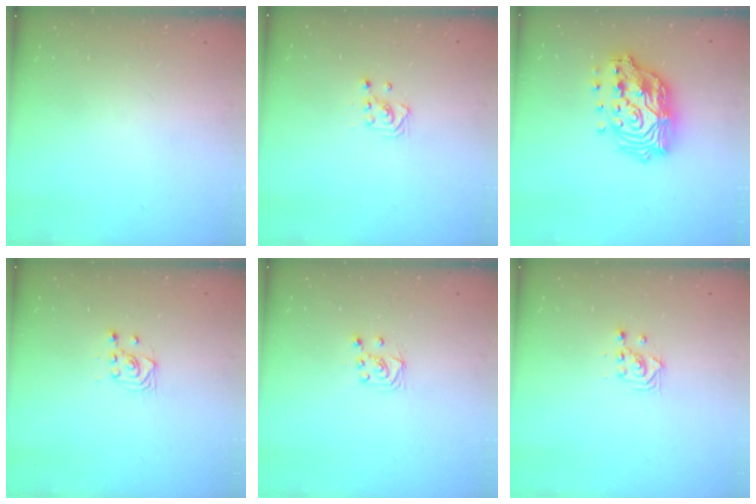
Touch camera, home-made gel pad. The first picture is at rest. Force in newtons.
{"total": 3.1, "press": 3.1, "slide": 0.2}
{"total": 20.2, "press": 20.1, "slide": 2.1}
{"total": 3.6, "press": 3.4, "slide": 1.4}
{"total": 5.2, "press": 5.2, "slide": 0.4}
{"total": 2.3, "press": 2.3, "slide": 0.1}